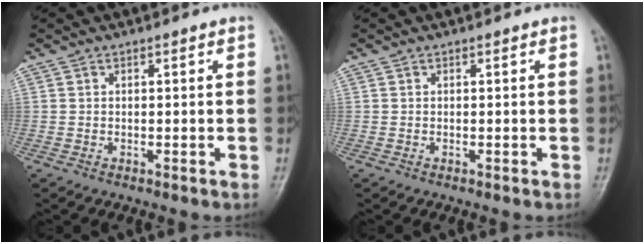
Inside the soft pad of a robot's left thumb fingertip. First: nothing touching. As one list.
[{"total": 0.0}]